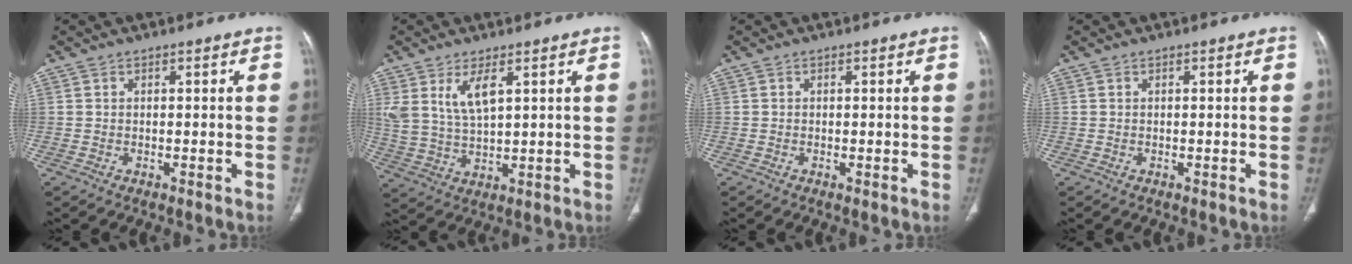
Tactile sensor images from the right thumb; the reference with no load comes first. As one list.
[{"total": 7.3, "force": [3.4, 3.0, 5.8], "torque": [-0.115, -0.017, 0.080]}, {"total": 0.0}, {"total": 0.0}]